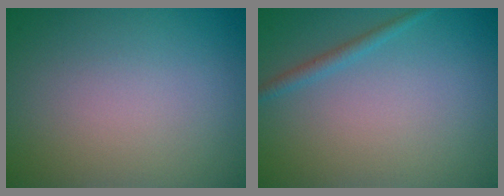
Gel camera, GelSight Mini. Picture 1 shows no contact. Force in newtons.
{"total": 1.2, "press": 1.1, "slide": 0.1}